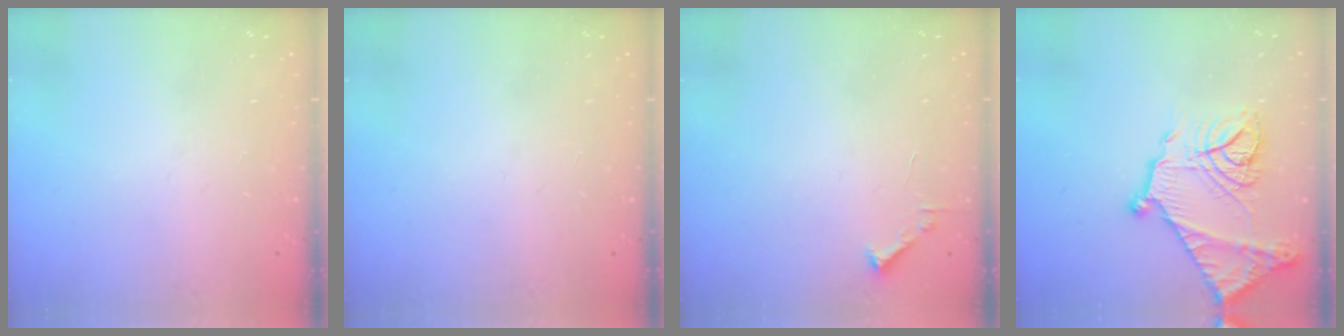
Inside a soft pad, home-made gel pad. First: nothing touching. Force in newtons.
{"total": 0.0}
{"total": 1.7, "press": 1.7, "slide": 0.2}
{"total": 20.7, "press": 20.6, "slide": 2.0}